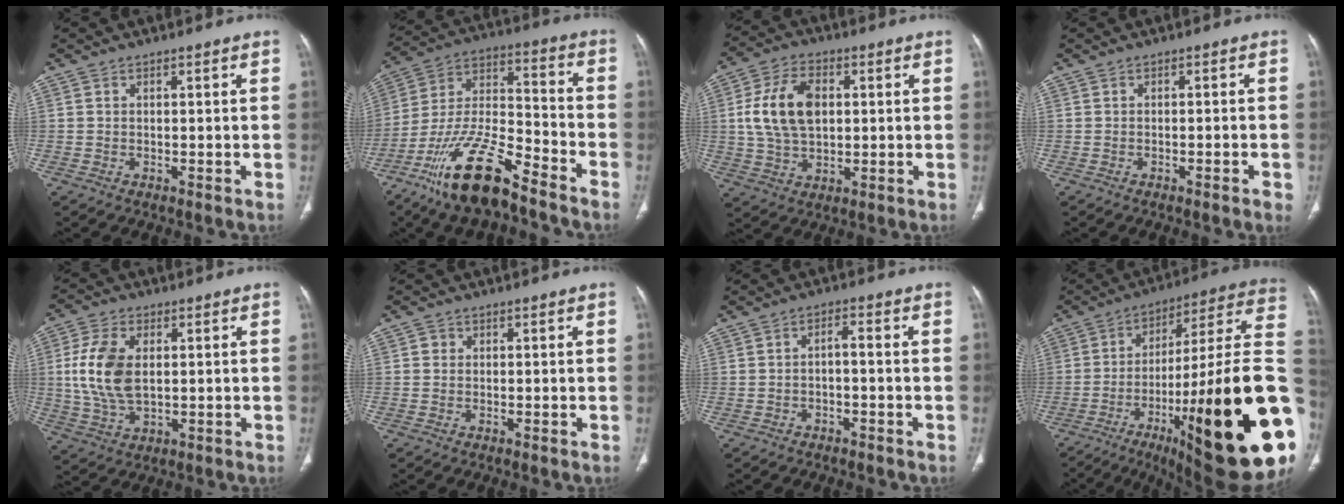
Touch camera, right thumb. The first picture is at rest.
{"total": 18.6, "force": [-12.7, 5.2, 12.5], "torque": [-0.238, 0.068, -0.233]}
{"total": 12.7, "force": [1.9, 8.0, 9.6], "torque": [-0.170, 0.005, 0.035]}
{"total": 2.2, "force": [-1.1, 0.3, 1.9], "torque": [-0.031, 0.002, -0.011]}
{"total": 11.5, "force": [1.4, 6.7, 9.3], "torque": [-0.193, -0.003, 0.031]}
{"total": 1.1, "force": [0.1, 1.0, 0.3], "torque": [0.002, 0.003, 0.001]}
{"total": 2.2, "force": [-1.0, 0.9, 1.8], "torque": [-0.029, 0.020, -0.017]}
{"total": 39.0, "force": [-10.3, 8.6, 36.7], "torque": [-0.452, 0.048, -0.156]}